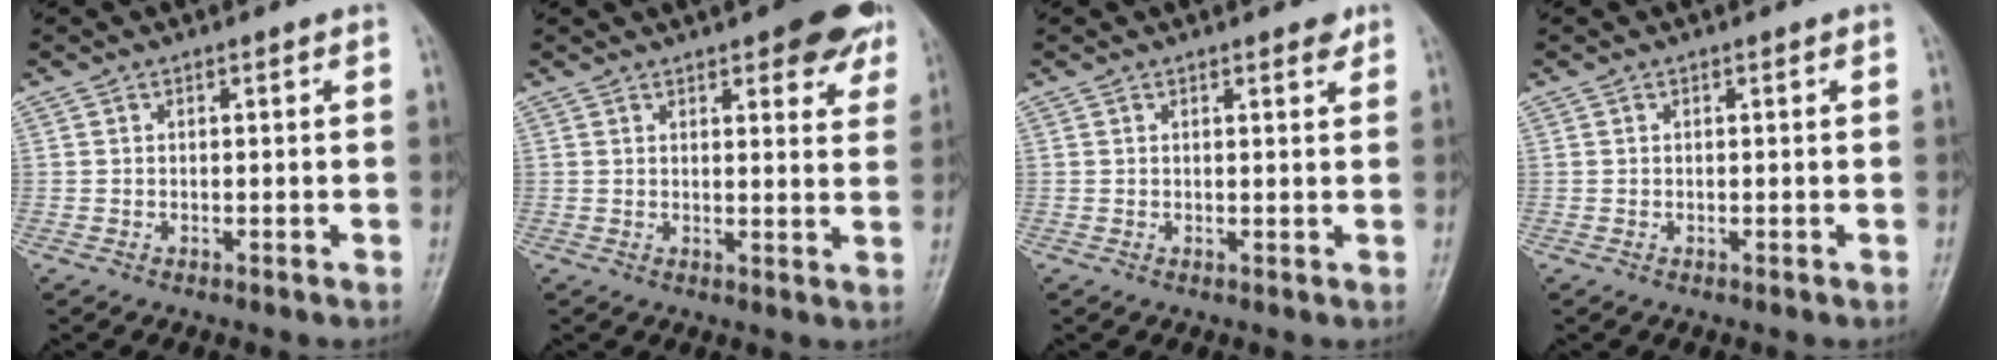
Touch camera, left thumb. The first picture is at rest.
{"total": 11.1, "force": [7.0, 3.9, 7.7], "torque": [-0.060, -0.024, 0.078]}
{"total": 1.9, "force": [1.4, 0.6, 1.2], "torque": [-0.010, -0.007, 0.017]}
{"total": 0.0}